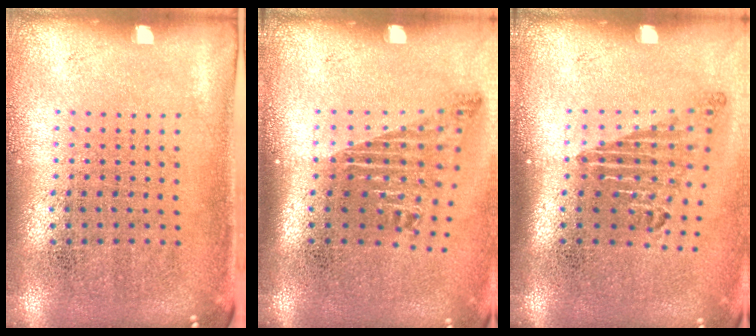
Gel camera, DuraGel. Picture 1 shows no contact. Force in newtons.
{"total": 1.8, "press": 1.2, "slide": 1.3}
{"total": 1.7, "press": 1.2, "slide": 1.2}